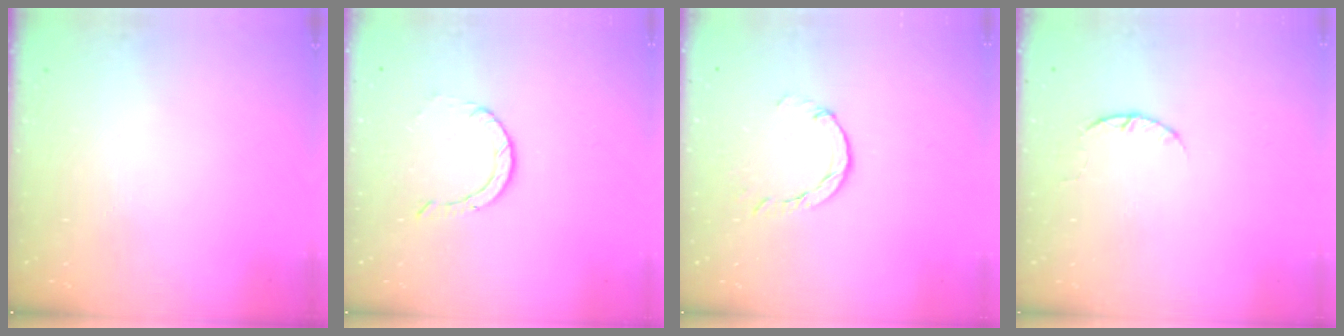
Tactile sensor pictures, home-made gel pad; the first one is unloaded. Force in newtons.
{"total": 2.0, "press": 2.0, "slide": 0.2}
{"total": 2.9, "press": 2.9, "slide": 0.4}
{"total": 2.5, "press": 2.4, "slide": 0.4}